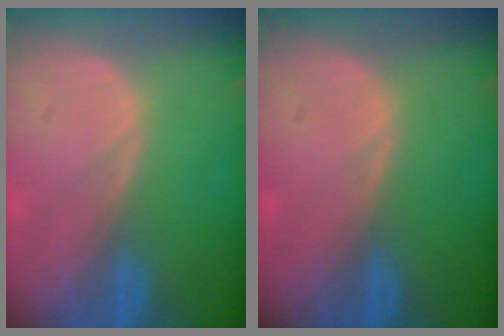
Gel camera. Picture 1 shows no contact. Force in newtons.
{"total": 0.0}